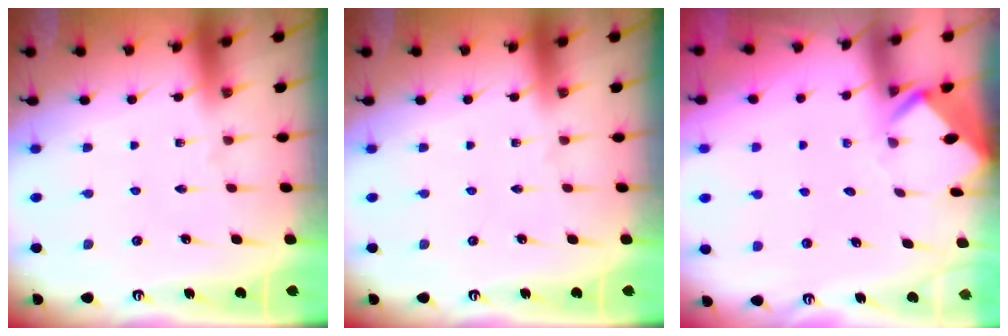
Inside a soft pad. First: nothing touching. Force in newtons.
{"total": 0.0}
{"total": 3.4, "press": 3.4, "slide": 0.1}